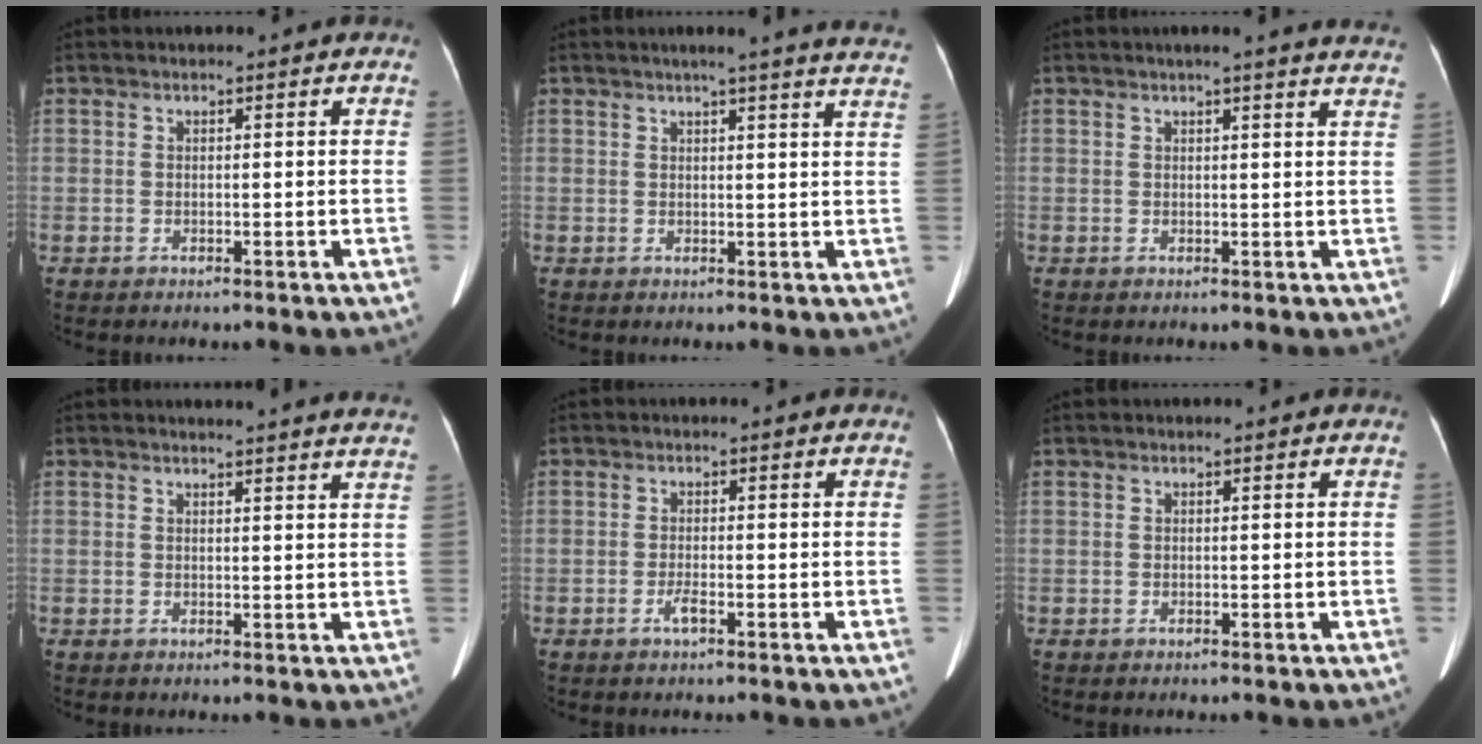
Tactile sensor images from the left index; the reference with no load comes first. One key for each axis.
{"total": 15.2, "fx": 13.6, "fy": 0.0, "fz": 6.7, "tx": -0.082, "ty": -0.026, "tz": 0.144}
{"total": 10.5, "fx": 9.5, "fy": 0.4, "fz": 4.5, "tx": -0.047, "ty": -0.007, "tz": 0.086}
{"total": 11.6, "fx": 11.3, "fy": 0.0, "fz": 2.7, "tx": -0.022, "ty": -0.036, "tz": 0.107}
{"total": 1.5, "fx": -0.9, "fy": 0.1, "fz": 1.2, "tx": -0.028, "ty": -0.003, "tz": -0.016}
{"total": 0.0}